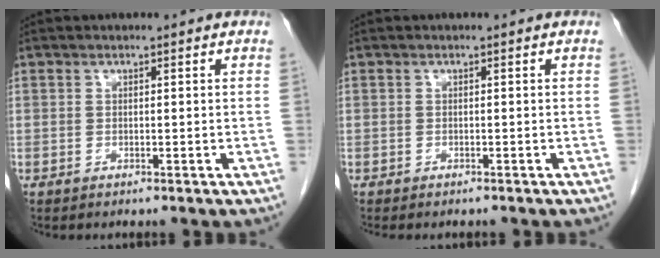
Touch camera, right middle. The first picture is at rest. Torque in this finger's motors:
{"motor_torque": [0.08, -0.05, 0.00, 0.00]}